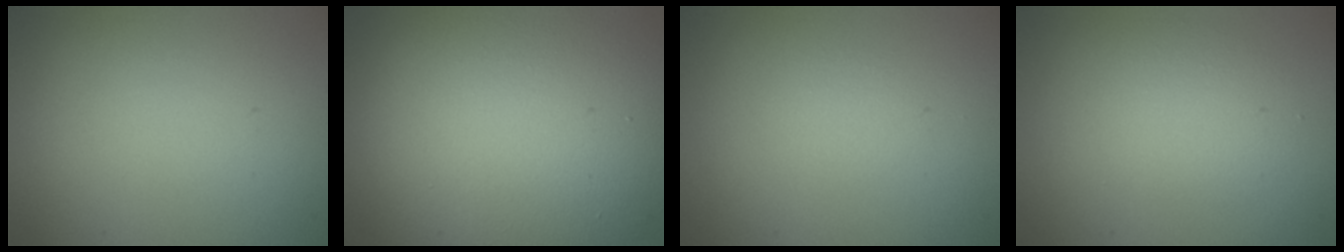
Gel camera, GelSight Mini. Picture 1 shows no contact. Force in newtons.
{"total": 14.6, "press": 14.5, "slide": 1.1}
{"total": 0.6, "press": 0.6, "slide": 0.1}
{"total": 2.2, "press": 2.2, "slide": 0.1}